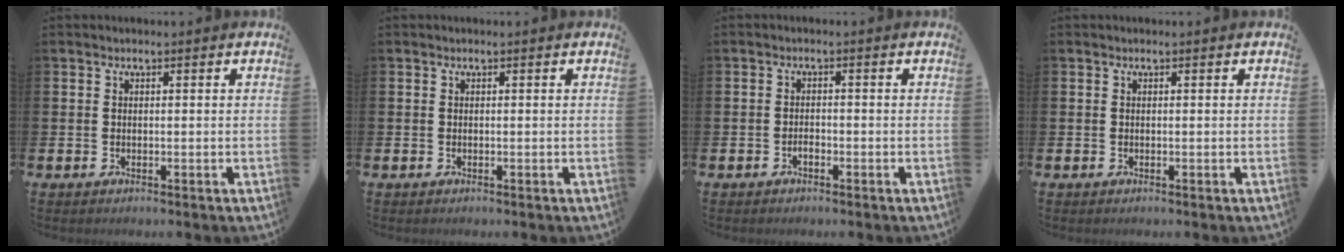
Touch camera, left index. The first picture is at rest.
{"total": 0.0}
{"total": 1.2, "force": [-0.7, 0.7, 0.7], "torque": [-0.022, 0.004, -0.013]}
{"total": 0.0}